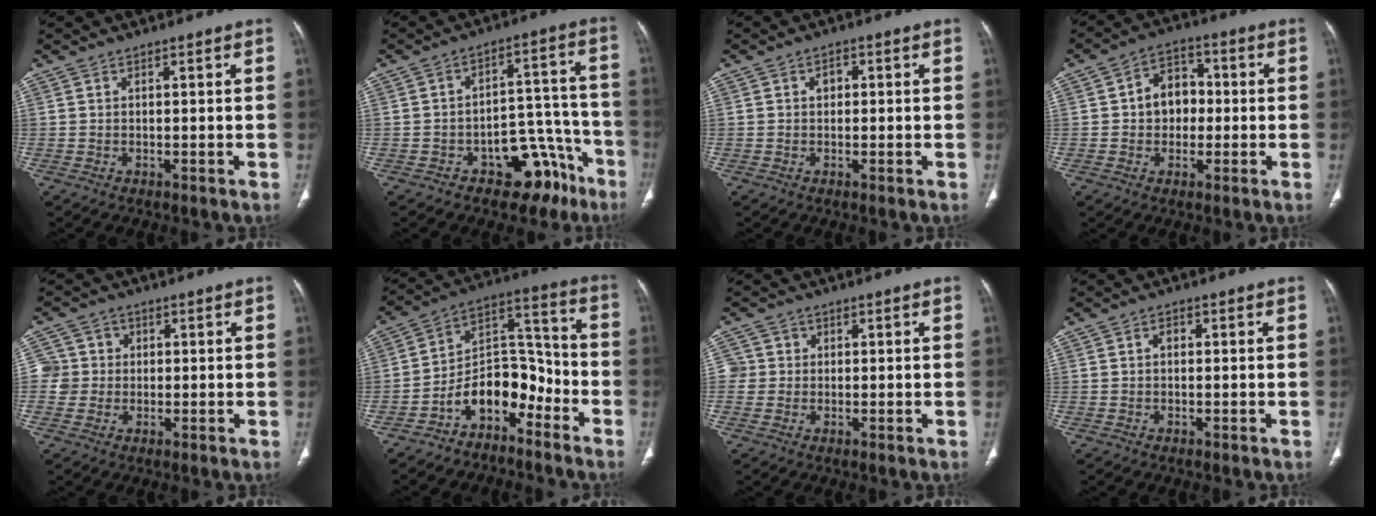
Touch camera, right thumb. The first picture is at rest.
{"total": 13.0, "force": [-7.8, 7.8, 6.9], "torque": [-0.032, 0.089, -0.105]}
{"total": 1.8, "force": [0.1, 1.5, 1.0], "torque": [-0.008, 0.007, -0.002]}
{"total": 7.8, "force": [-0.1, 6.2, 4.6], "torque": [-0.034, 0.019, -0.011]}
{"total": 4.9, "force": [0.2, 4.9, 0.4], "torque": [0.025, 0.011, -0.001]}
{"total": 11.9, "force": [-7.0, 7.0, 6.5], "torque": [-0.075, 0.099, -0.131]}
{"total": 3.2, "force": [0.3, 3.2, 0.2], "torque": [0.023, 0.008, 0.003]}
{"total": 1.3, "force": [0.0, 1.0, 0.8], "torque": [-0.004, 0.007, -0.004]}